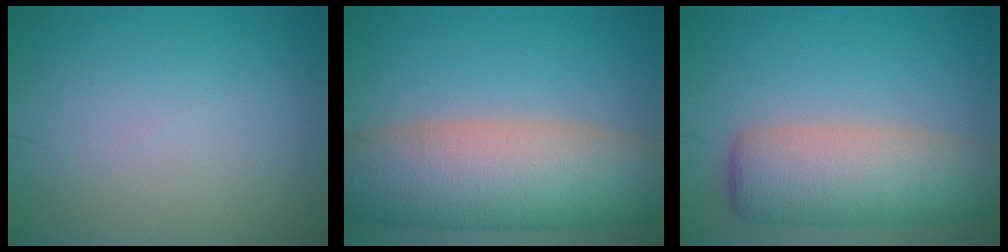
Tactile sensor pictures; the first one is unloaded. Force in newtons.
{"total": 12.0, "press": 11.9, "slide": 0.9}
{"total": 8.0, "press": 7.9, "slide": 0.7}